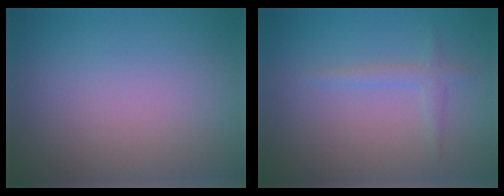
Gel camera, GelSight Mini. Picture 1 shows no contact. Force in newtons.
{"total": 1.4, "press": 1.4, "slide": 0.1}